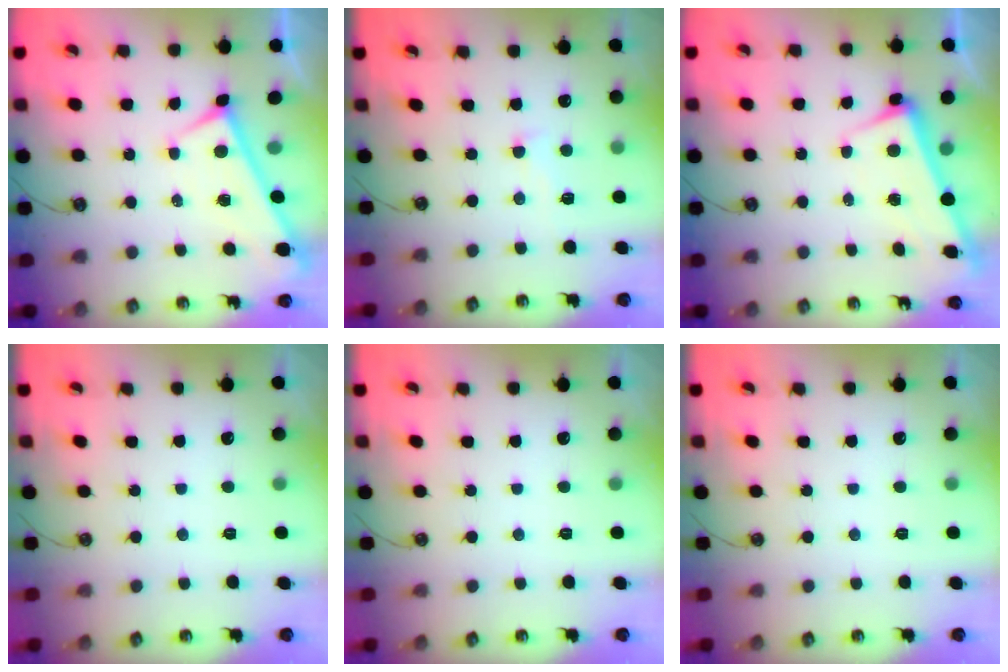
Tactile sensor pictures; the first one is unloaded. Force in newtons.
{"total": 0.9, "press": 0.6, "slide": 0.7}
{"total": 2.5, "press": 2.4, "slide": 0.6}
{"total": 0.0}
{"total": 0.0}
{"total": 0.0}